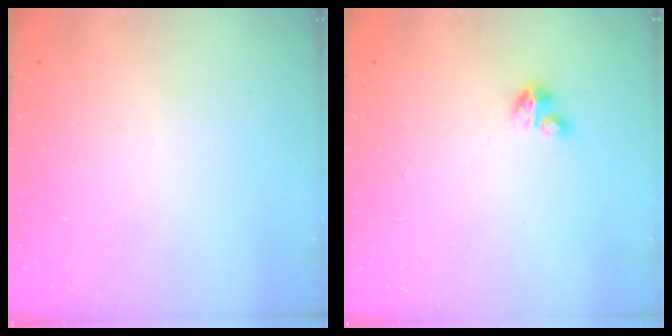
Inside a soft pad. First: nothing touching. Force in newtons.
{"total": 2.8, "press": 2.8, "slide": 0.2}